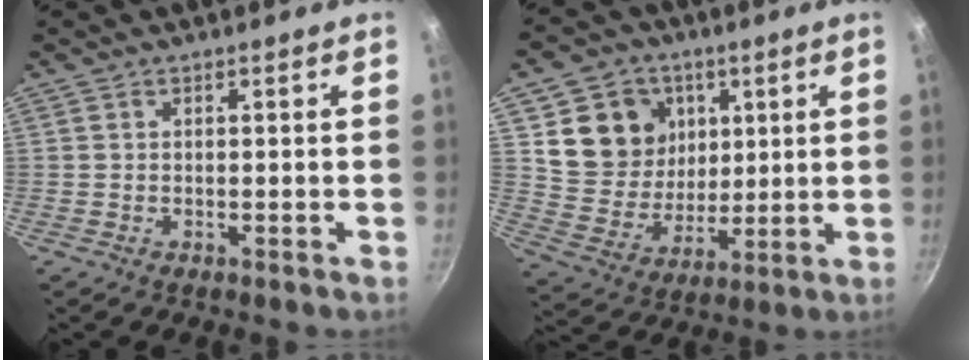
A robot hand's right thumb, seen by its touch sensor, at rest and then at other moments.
{"total": 14.6, "force": [5.0, 12.6, 5.4], "torque": [-0.059, -0.023, 0.096]}